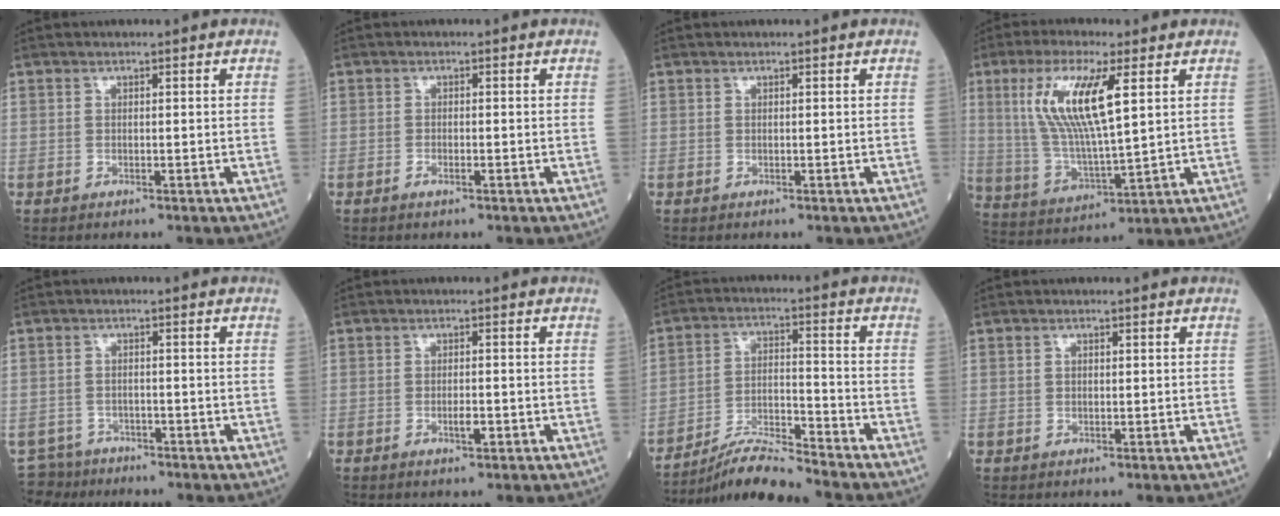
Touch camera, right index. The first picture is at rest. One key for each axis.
{"total": 1.2, "fx": -0.6, "fy": 0.3, "fz": 0.9, "tx": -0.016, "ty": 0.001, "tz": -0.011}
{"total": 0.0}
{"total": 13.0, "fx": 4.3, "fy": 2.1, "fz": 12.0, "tx": -0.259, "ty": 0.002, "tz": 0.085}
{"total": 3.6, "fx": -3.1, "fy": 1.5, "fz": -1.3, "tx": 0.022, "ty": -0.001, "tz": -0.058}
{"total": 2.2, "fx": -0.8, "fy": 0.6, "fz": 2.0, "tx": -0.035, "ty": -0.001, "tz": -0.012}
{"total": 8.9, "fx": -8.4, "fy": -0.8, "fz": 2.9, "tx": -0.055, "ty": -0.005, "tz": -0.151}
{"total": 0.8, "fx": 0.2, "fy": 0.6, "fz": 0.5, "tx": -0.011, "ty": 0.003, "tz": 0.003}